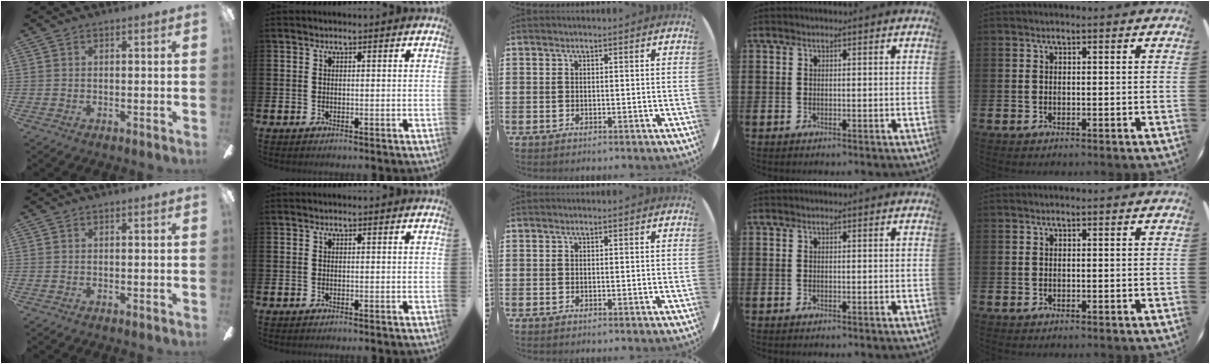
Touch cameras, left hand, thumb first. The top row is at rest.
{}